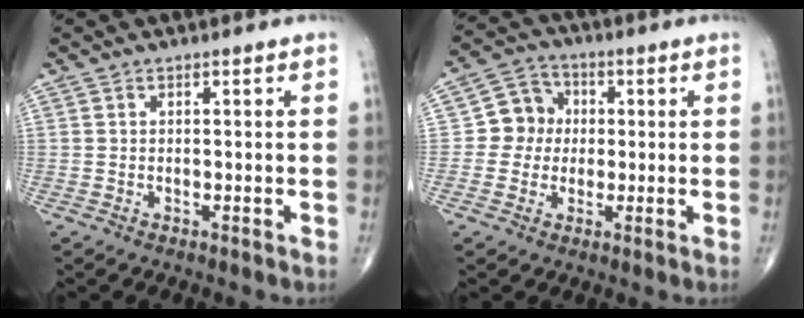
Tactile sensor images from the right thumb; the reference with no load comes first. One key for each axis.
{"total": 7.2, "fx": 0.1, "fy": 6.7, "fz": 2.6, "tx": -0.007, "ty": 0.015, "tz": -0.012}